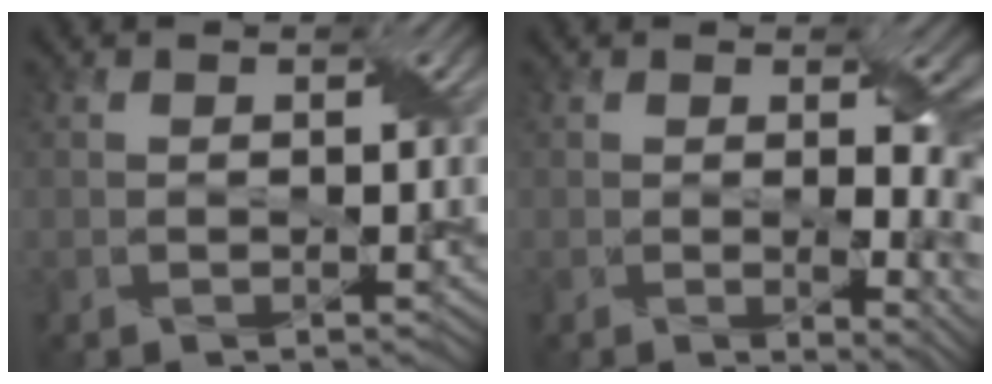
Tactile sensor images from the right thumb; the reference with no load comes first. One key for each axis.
{"total": 7.6, "fx": 0.1, "fy": 3.2, "fz": 6.9, "tx": -0.069, "ty": -0.012, "tz": 0.012}